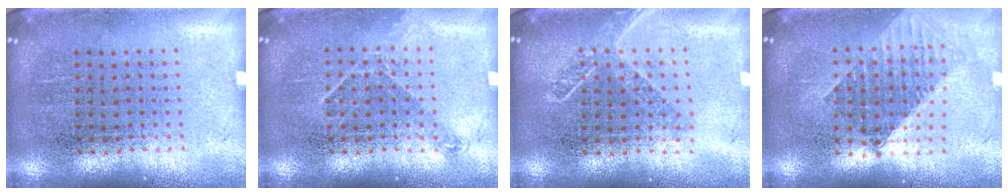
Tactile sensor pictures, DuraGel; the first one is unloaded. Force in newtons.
{"total": 0.9, "press": 0.8, "slide": 0.5}
{"total": 1.5, "press": 1.2, "slide": 0.9}
{"total": 1.6, "press": 1.3, "slide": 1.0}